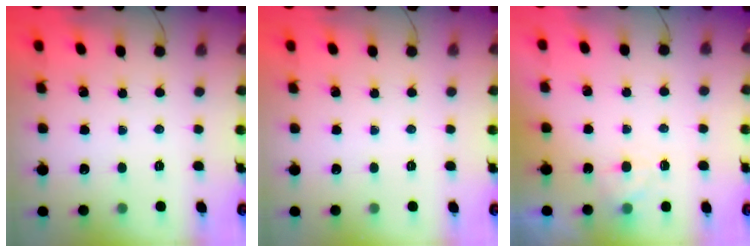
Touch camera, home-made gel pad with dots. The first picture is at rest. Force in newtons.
{"total": 0.0}
{"total": 2.9, "press": 2.5, "slide": 1.5}